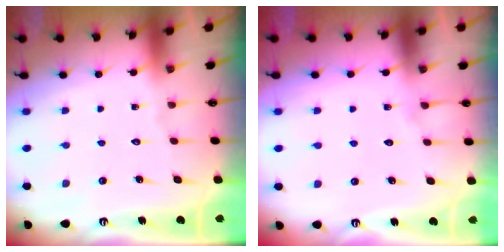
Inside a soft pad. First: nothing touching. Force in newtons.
{"total": 2.9, "press": 2.9, "slide": 0.2}